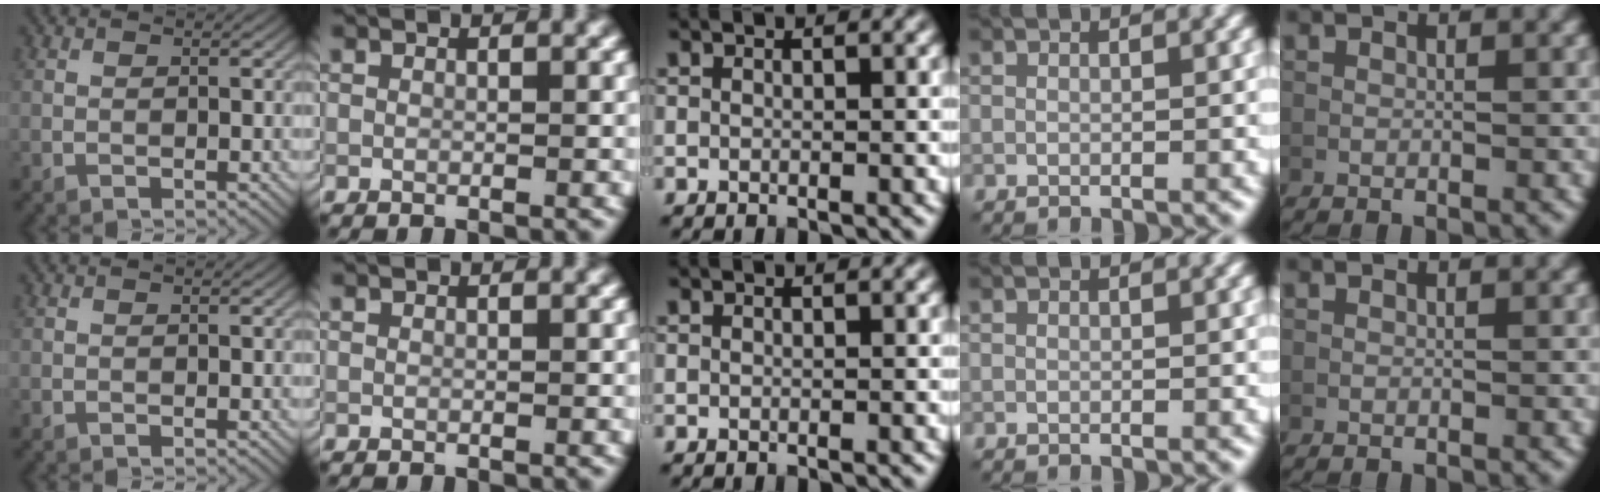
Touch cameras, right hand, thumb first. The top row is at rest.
{}